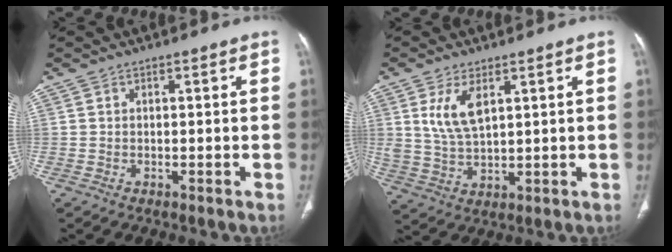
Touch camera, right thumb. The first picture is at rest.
{"total": 7.8, "force": [3.1, 3.7, 6.1], "torque": [-0.120, -0.014, 0.073]}